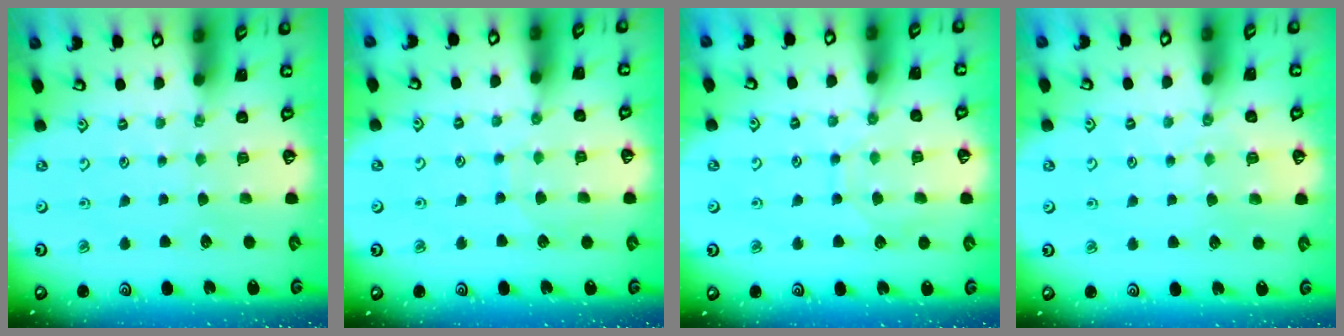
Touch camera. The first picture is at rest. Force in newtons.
{"total": 7.0, "press": 7.0, "slide": 0.6}
{"total": 8.1, "press": 8.1, "slide": 0.5}
{"total": 2.5, "press": 2.5, "slide": 0.4}